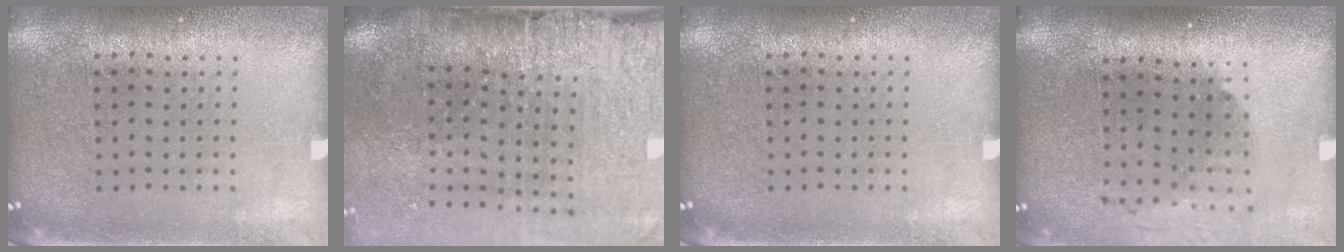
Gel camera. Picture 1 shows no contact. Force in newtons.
{"total": 4.8, "press": 3.9, "slide": 2.7}
{"total": 0.0}
{"total": 2.0, "press": 1.5, "slide": 1.4}